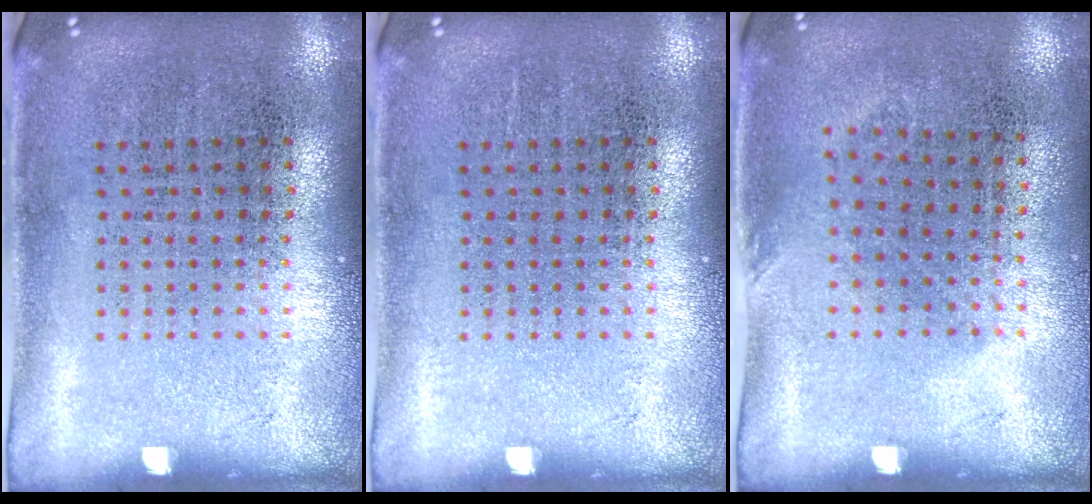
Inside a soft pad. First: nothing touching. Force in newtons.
{"total": 0.0}
{"total": 0.9, "press": 0.7, "slide": 0.5}